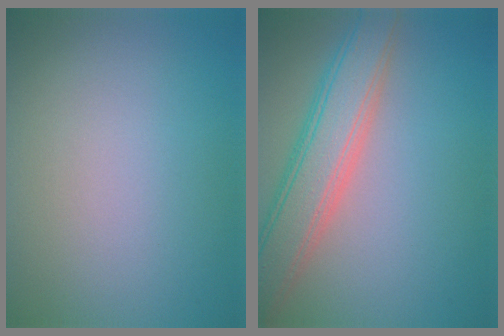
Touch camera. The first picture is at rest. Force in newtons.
{"total": 6.4, "press": 6.4, "slide": 0.4}